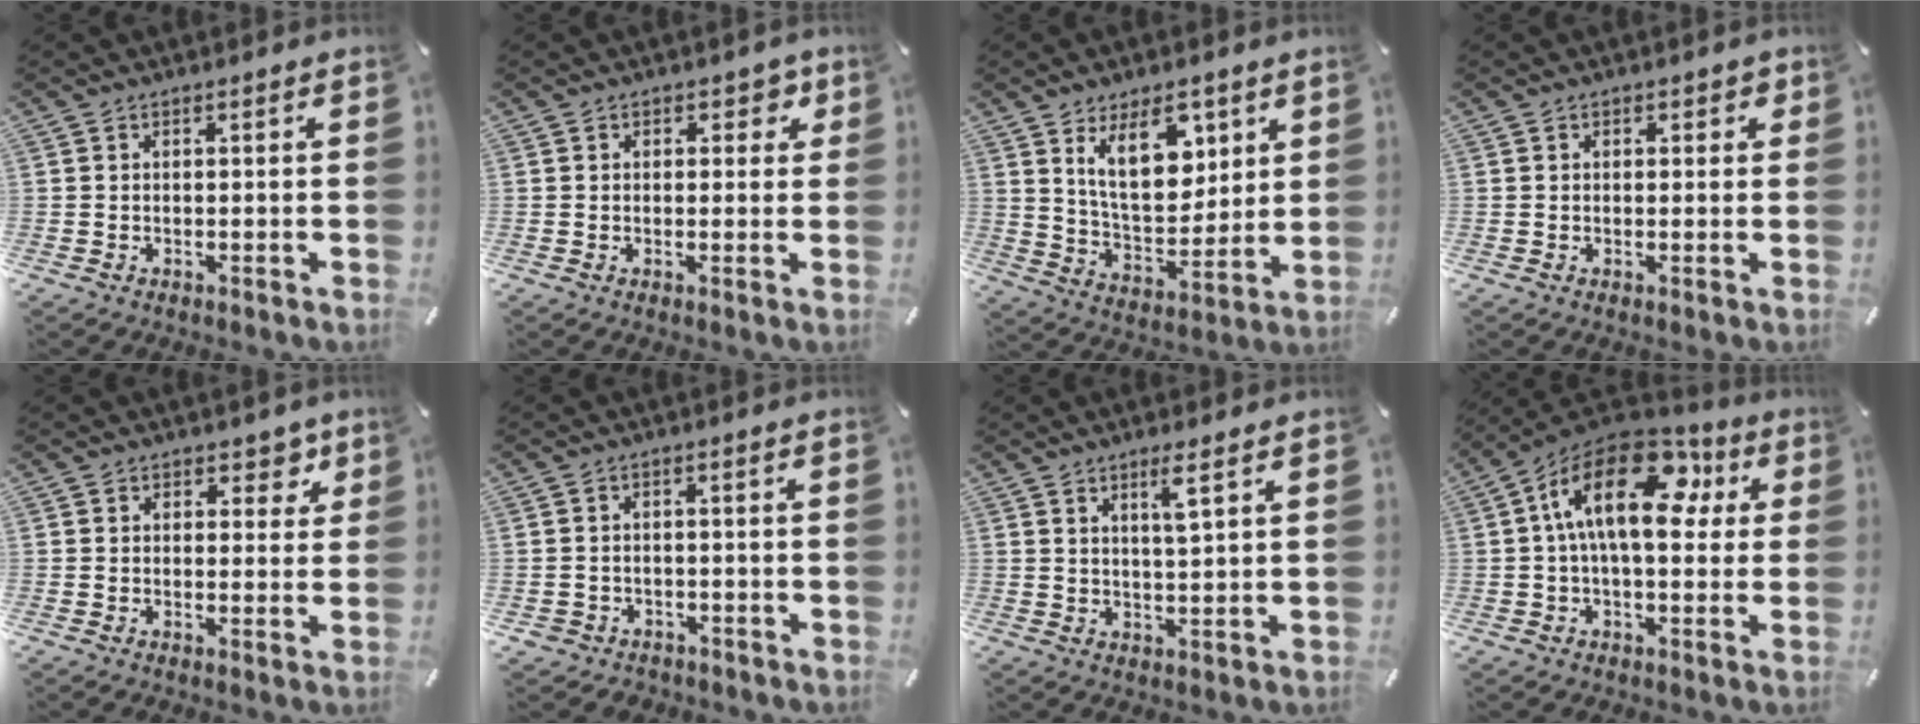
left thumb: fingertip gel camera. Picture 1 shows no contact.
{"total": 3.0, "force": [1.1, 2.2, 1.8], "torque": [-0.006, -0.003, 0.009]}
{"total": 14.5, "force": [7.2, 8.3, 9.4], "torque": [-0.146, -0.020, 0.130]}
{"total": 1.3, "force": [0.2, 1.1, 0.6], "torque": [-0.004, 0.003, 0.000]}
{"total": 4.4, "force": [2.3, 3.1, 2.0], "torque": [0.001, -0.009, 0.031]}
{"total": 3.0, "force": [-1.6, 2.4, 0.7], "torque": [-0.019, 0.007, -0.036]}
{"total": 4.5, "force": [2.5, 0.3, 3.8], "torque": [-0.074, -0.005, 0.038]}
{"total": 19.3, "force": [4.2, 10.0, 15.9], "torque": [-0.275, -0.007, 0.067]}